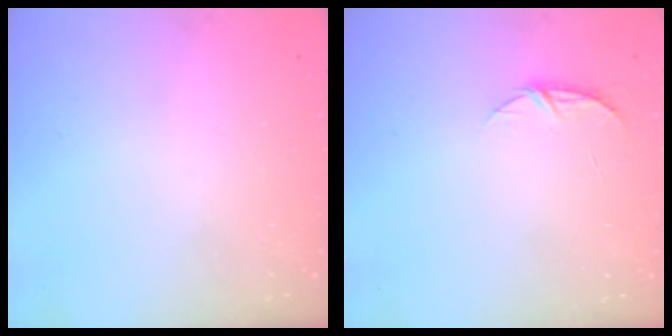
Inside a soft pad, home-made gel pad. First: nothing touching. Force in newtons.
{"total": 5.4, "press": 5.4, "slide": 0.6}